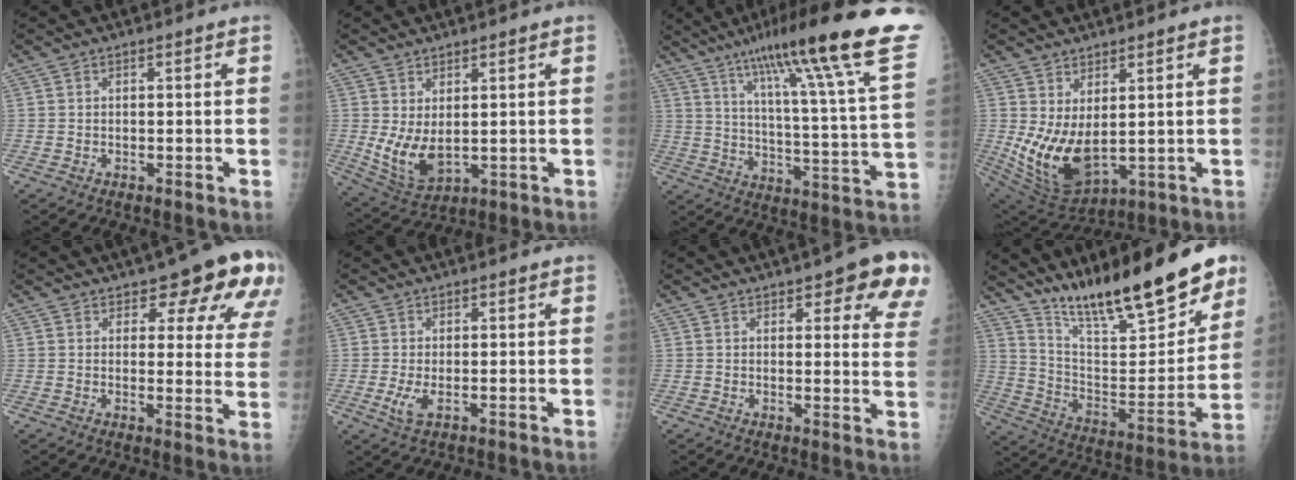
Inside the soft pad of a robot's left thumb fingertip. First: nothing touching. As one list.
[{"total": 7.6, "force": [0.6, 4.2, 6.4], "torque": [-0.113, -0.018, 0.033]}, {"total": 28.1, "force": [18.9, 2.0, 20.7], "torque": [-0.301, -0.073, 0.270]}, {"total": 11.4, "force": [1.3, 5.9, 9.6], "torque": [-0.171, -0.031, 0.052]}, {"total": 14.9, "force": [9.3, 5.7, 10.2], "torque": [-0.076, -0.044, 0.103]}, {"total": 2.8, "force": [-0.3, 1.0, 2.6], "torque": [-0.061, -0.009, -0.004]}, {"total": 12.9, "force": [7.8, 4.3, 9.3], "torque": [-0.071, -0.034, 0.079]}, {"total": 24.1, "force": [18.2, 5.5, 14.7], "torque": [-0.194, -0.088, 0.305]}]